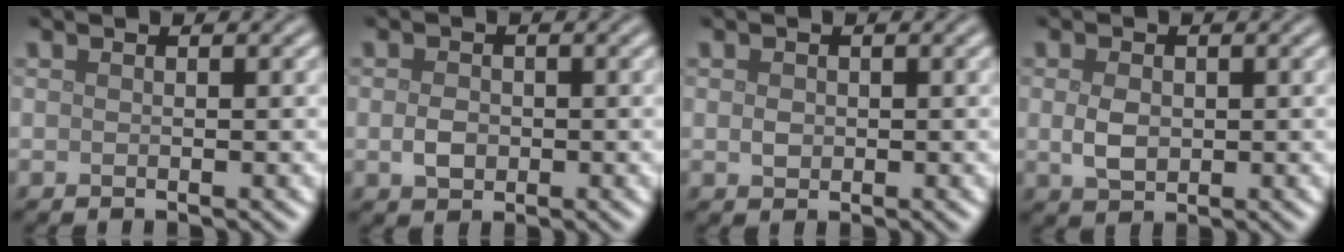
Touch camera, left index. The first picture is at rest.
{"total": 2.0, "force": [-0.3, 1.5, 1.2], "torque": [-0.025, -0.001, -0.008]}
{"total": 1.2, "force": [0.0, 1.0, 0.6], "torque": [-0.012, -0.001, 0.000]}
{"total": 2.5, "force": [0.0, 1.8, 1.7], "torque": [-0.037, -0.001, 0.002]}